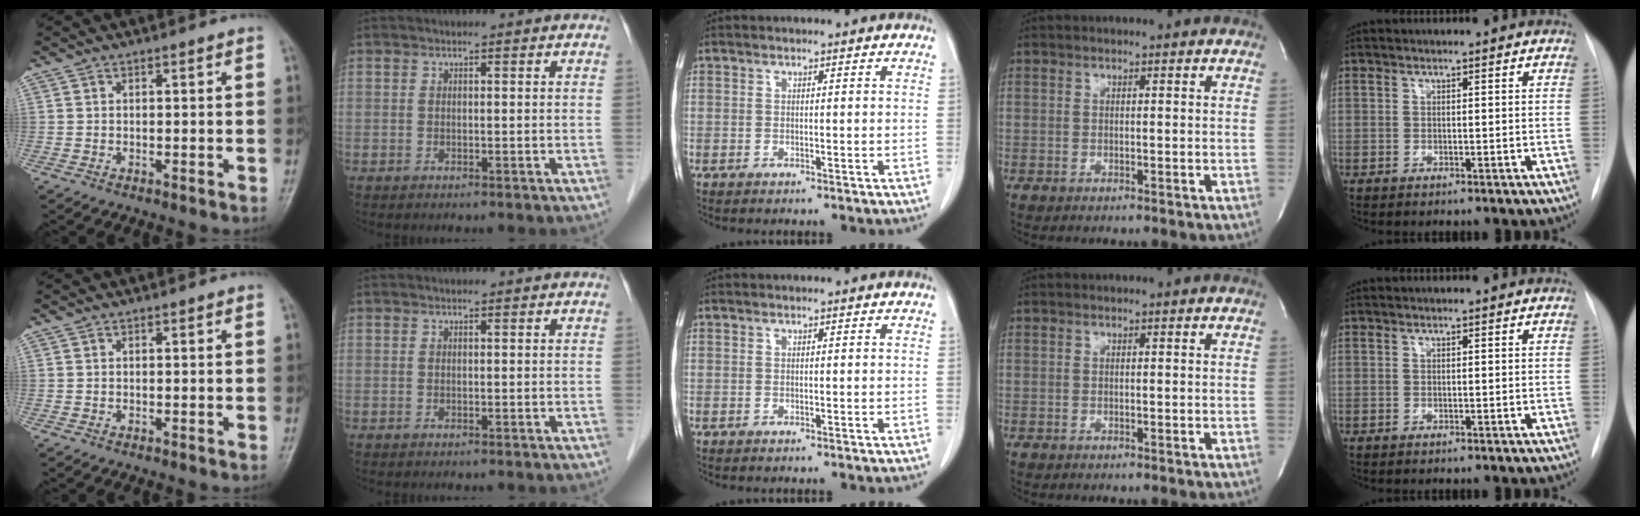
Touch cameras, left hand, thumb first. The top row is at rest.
{}